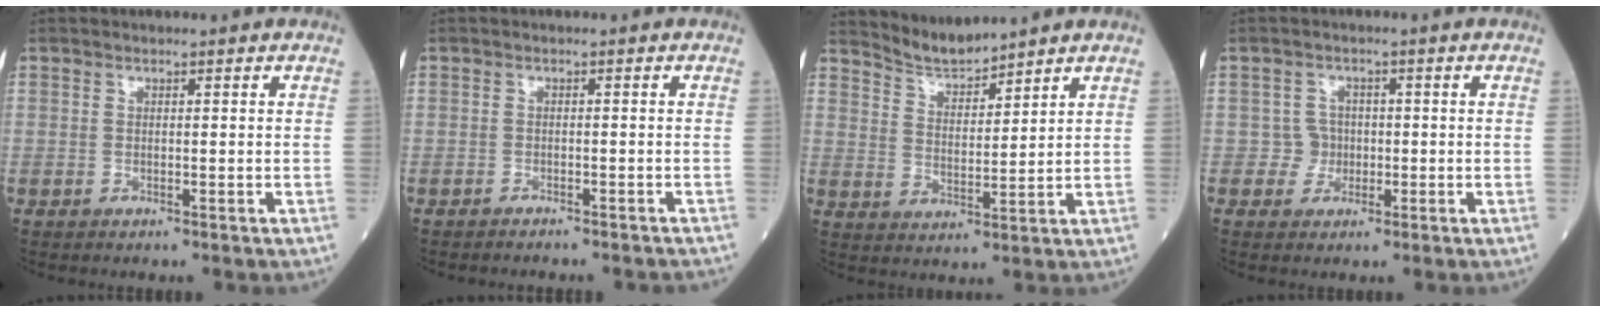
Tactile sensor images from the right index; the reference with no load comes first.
{"total": 6.1, "force": [-5.7, 1.2, 1.9], "torque": [-0.019, -0.010, -0.061]}
{"total": 5.1, "force": [5.1, -0.1, 0.0], "torque": [-0.007, -0.001, 0.106]}
{"total": 2.4, "force": [-0.4, 2.4, 0.0], "torque": [0.010, 0.010, -0.007]}